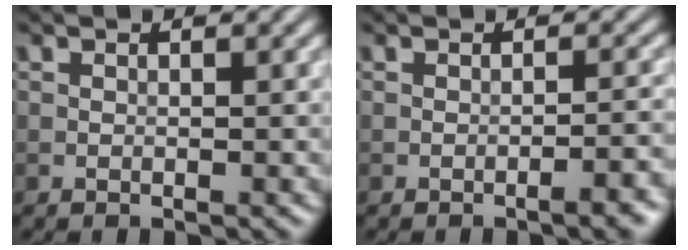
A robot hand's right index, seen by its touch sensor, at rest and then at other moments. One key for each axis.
{"total": 2.6, "fx": -1.4, "fy": 0.5, "fz": 2.1, "tx": -0.026, "ty": 0.008, "tz": -0.024}